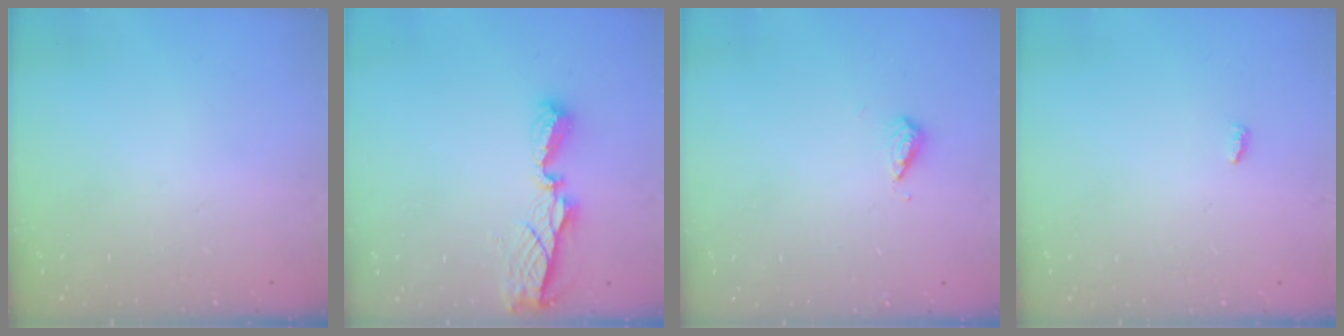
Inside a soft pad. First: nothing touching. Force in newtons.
{"total": 7.5, "press": 7.5, "slide": 0.5}
{"total": 5.8, "press": 5.6, "slide": 1.3}
{"total": 2.7, "press": 2.7, "slide": 0.2}